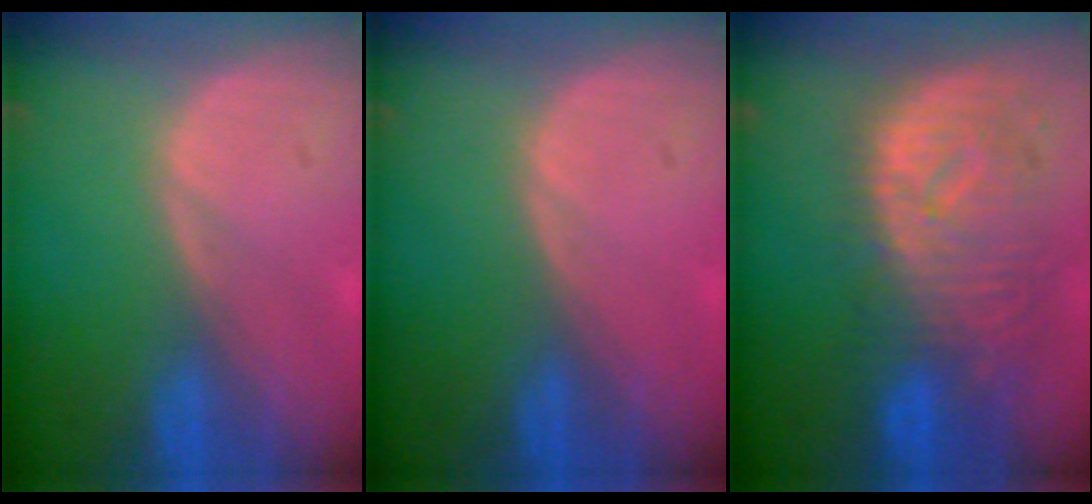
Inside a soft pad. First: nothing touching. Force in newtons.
{"total": 0.0}
{"total": 10.9, "press": 9.8, "slide": 4.8}